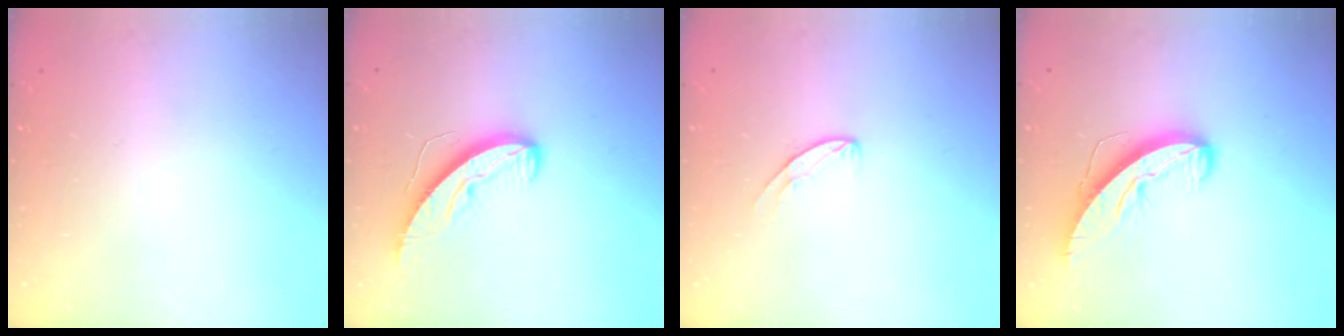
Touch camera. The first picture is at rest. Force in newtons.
{"total": 9.0, "press": 9.0, "slide": 0.1}
{"total": 6.0, "press": 6.0, "slide": 0.4}
{"total": 9.3, "press": 9.3, "slide": 0.9}